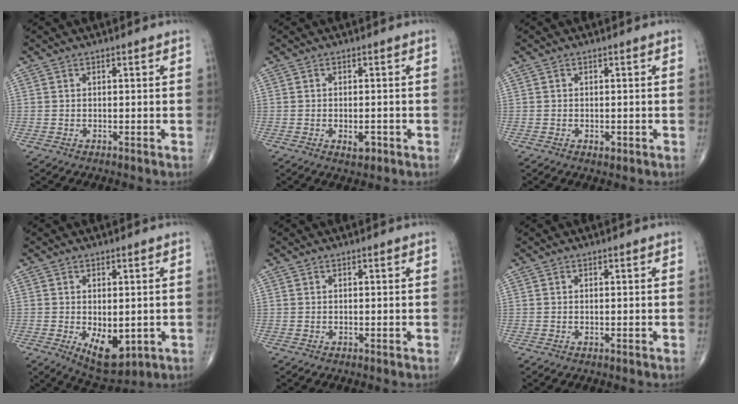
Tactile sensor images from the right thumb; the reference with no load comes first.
{"total": 2.7, "force": [-1.1, 1.3, 2.1], "torque": [-0.026, 0.001, -0.013]}
{"total": 1.3, "force": [-0.5, 0.8, 0.9], "torque": [-0.011, -0.001, -0.006]}
{"total": 8.8, "force": [-1.9, 4.7, 7.2], "torque": [-0.097, -0.014, -0.013]}
{"total": 0.0}
{"total": 0.0}